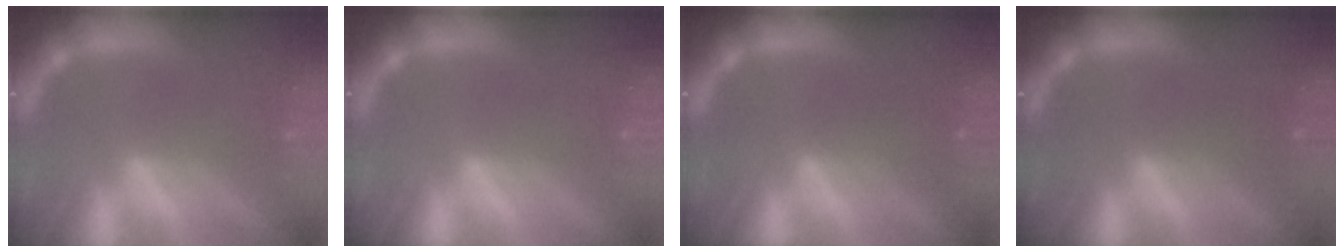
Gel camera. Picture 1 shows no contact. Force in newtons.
{"total": 0.0}
{"total": 2.0}
{"total": 1.5}